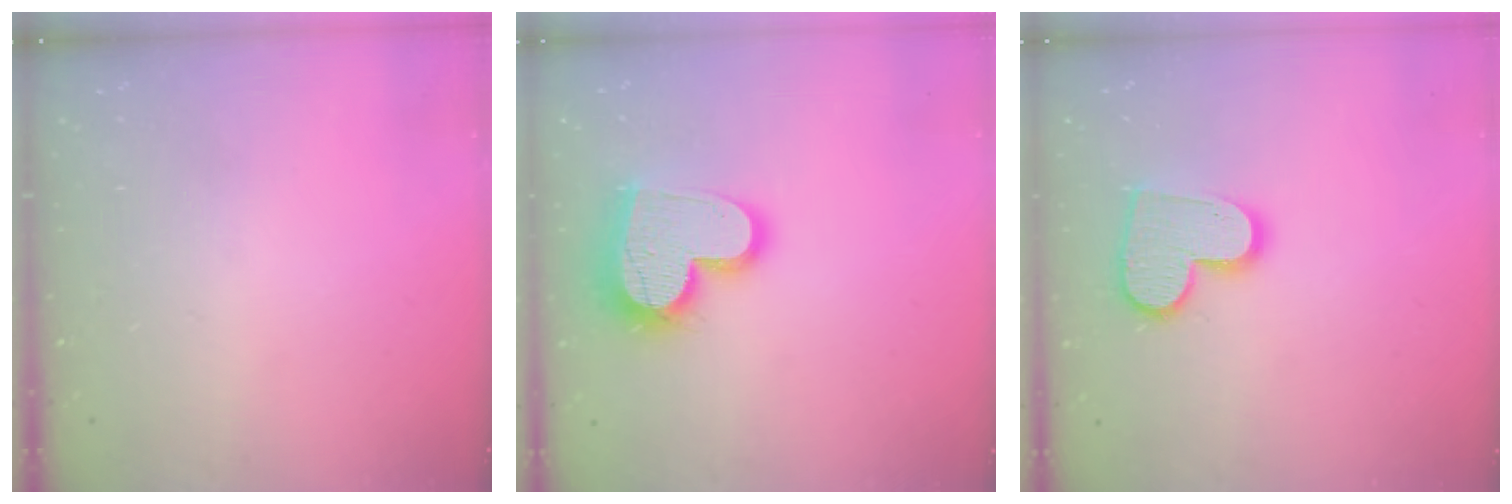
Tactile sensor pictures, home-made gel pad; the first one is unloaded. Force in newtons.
{"total": 16.4, "press": 16.3, "slide": 1.2}
{"total": 11.8, "press": 11.8, "slide": 0.8}